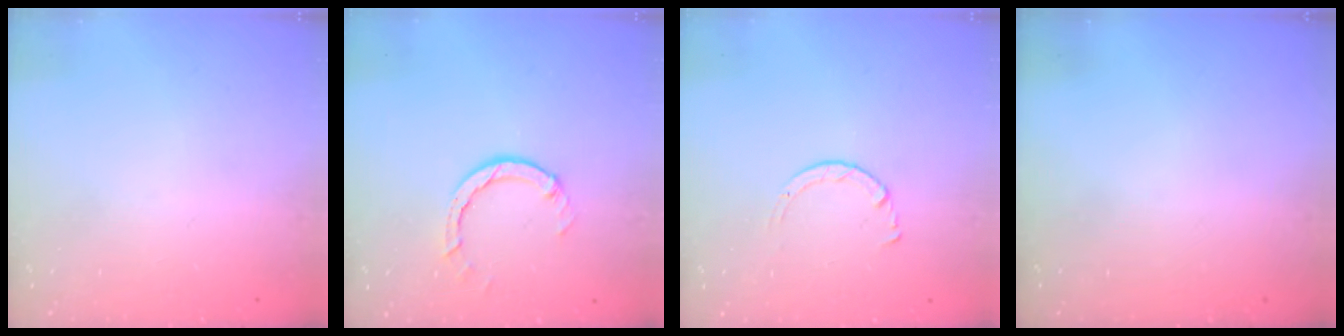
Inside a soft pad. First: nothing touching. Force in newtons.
{"total": 3.8, "press": 3.8, "slide": 0.4}
{"total": 1.7, "press": 1.7, "slide": 0.2}
{"total": 0.0}